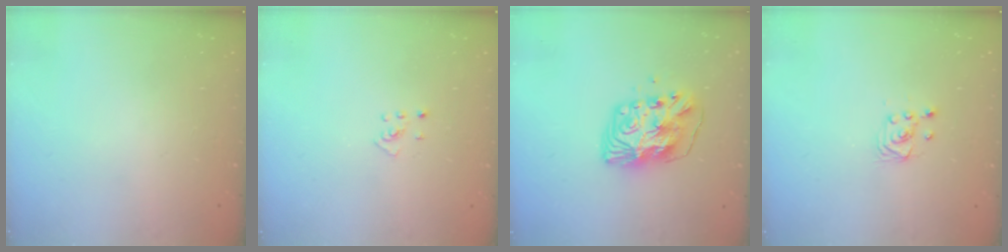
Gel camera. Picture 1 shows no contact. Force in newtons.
{"total": 2.7, "press": 2.6, "slide": 0.6}
{"total": 10.1, "press": 10.0, "slide": 1.2}
{"total": 2.5, "press": 2.2, "slide": 1.1}